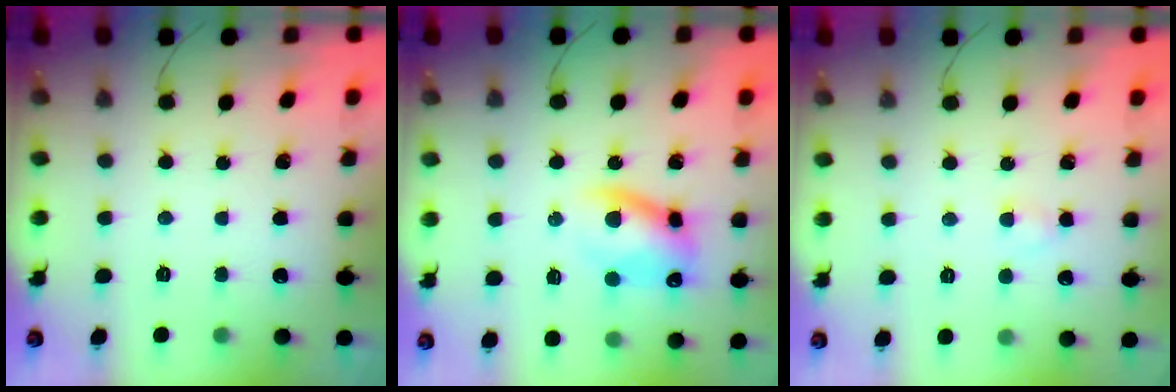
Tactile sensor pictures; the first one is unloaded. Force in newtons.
{"total": 11.4, "press": 11.2, "slide": 2.0}
{"total": 1.5, "press": 1.3, "slide": 0.7}